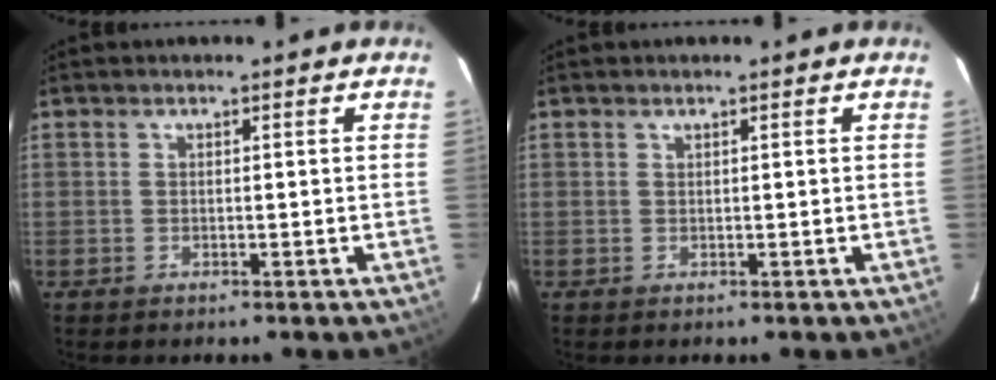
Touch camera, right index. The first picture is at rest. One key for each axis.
{"total": 0.0}